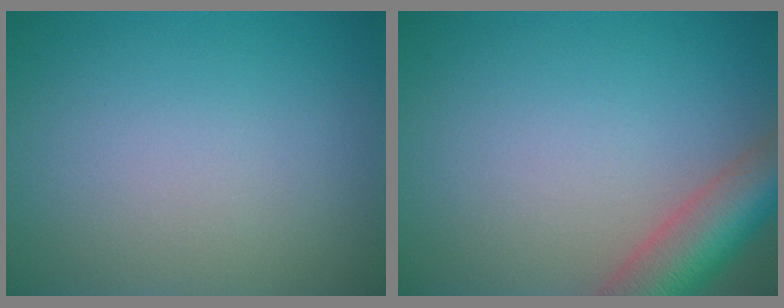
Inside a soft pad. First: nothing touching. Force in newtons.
{"total": 6.7, "press": 6.7, "slide": 0.4}